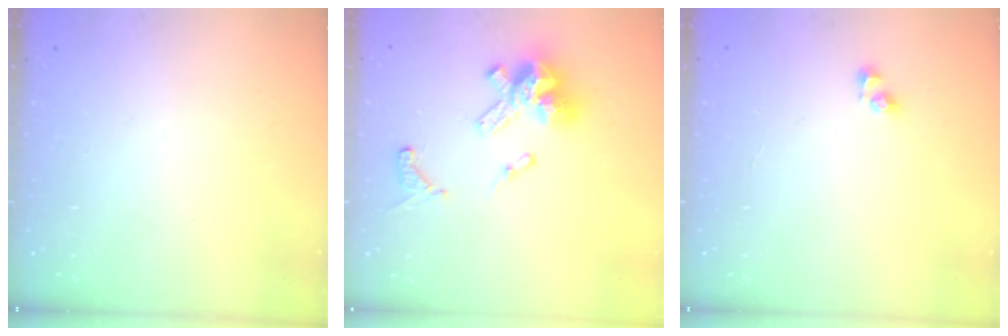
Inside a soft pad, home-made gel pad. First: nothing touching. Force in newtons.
{"total": 16.3, "press": 16.1, "slide": 2.3}
{"total": 3.9, "press": 3.9, "slide": 0.3}